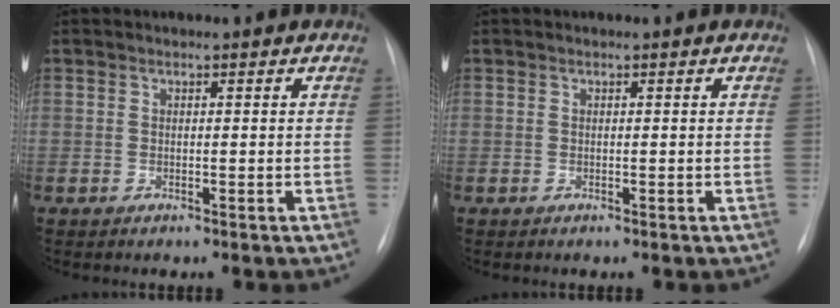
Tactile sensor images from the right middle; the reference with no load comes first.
{"total": 0.0}